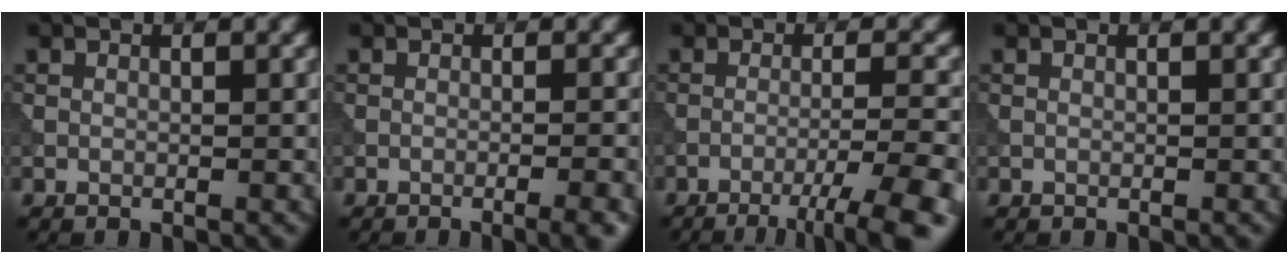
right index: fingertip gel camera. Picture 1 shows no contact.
{"total": 3.9, "force": [-1.9, 1.2, 3.2], "torque": [-0.022, 0.022, -0.029]}
{"total": 7.9, "force": [-5.1, 1.2, 5.9], "torque": [-0.083, 0.001, -0.067]}
{"total": 0.0}